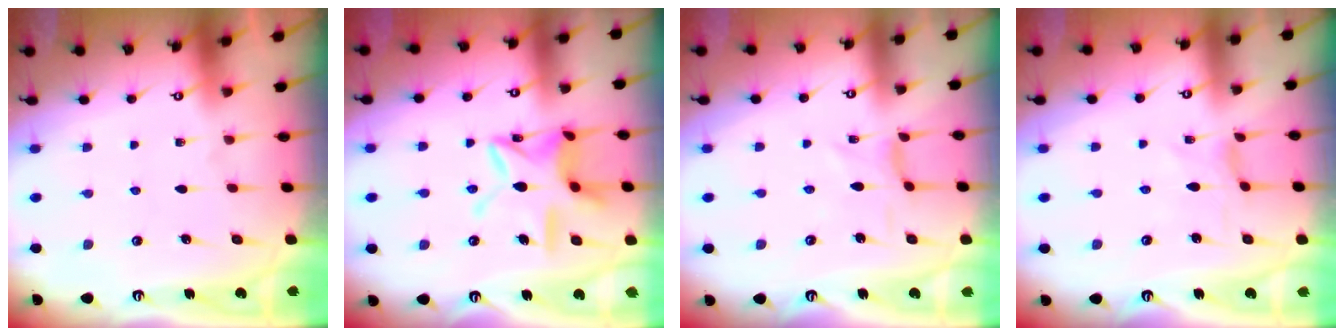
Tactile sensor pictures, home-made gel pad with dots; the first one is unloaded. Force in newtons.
{"total": 13.9, "press": 13.9, "slide": 1.2}
{"total": 0.8, "press": 0.7, "slide": 0.3}
{"total": 0.0}